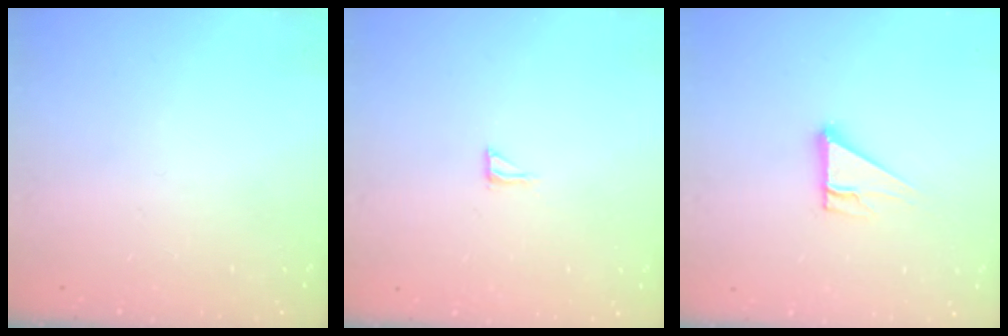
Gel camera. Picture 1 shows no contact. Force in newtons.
{"total": 3.6, "press": 3.6, "slide": 0.4}
{"total": 5.1, "press": 5.0, "slide": 0.4}